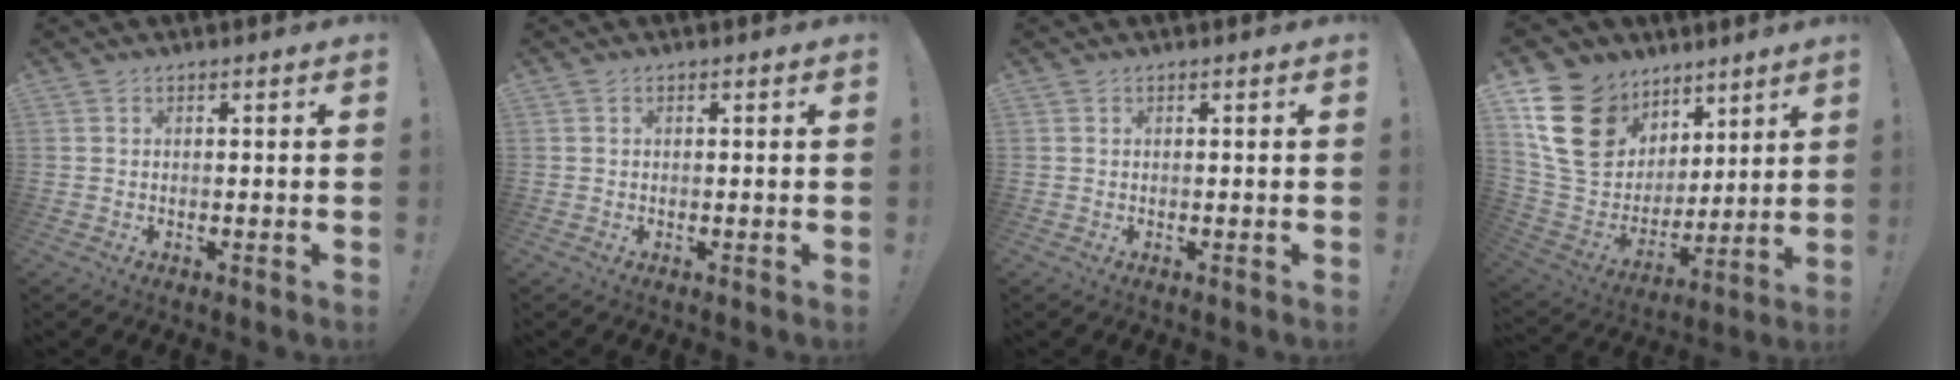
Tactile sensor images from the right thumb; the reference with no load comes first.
{"total": 0.0}
{"total": 0.0}
{"total": 20.2, "force": [9.6, 15.3, 8.9], "torque": [-0.142, -0.054, 0.203]}